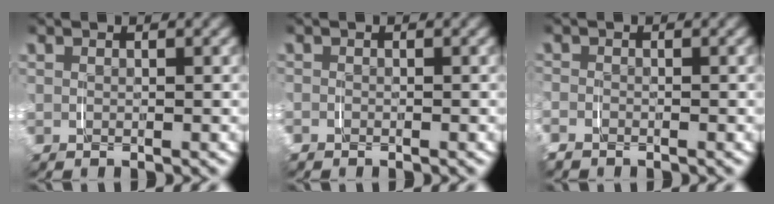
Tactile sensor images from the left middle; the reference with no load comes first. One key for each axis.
{"total": 1.9, "fx": -0.8, "fy": 1.7, "fz": 0.3, "tx": -0.024, "ty": -0.008, "tz": -0.017}
{"total": 0.8, "fx": -0.7, "fy": 0.0, "fz": -0.4, "tx": 0.007, "ty": 0.000, "tz": -0.017}